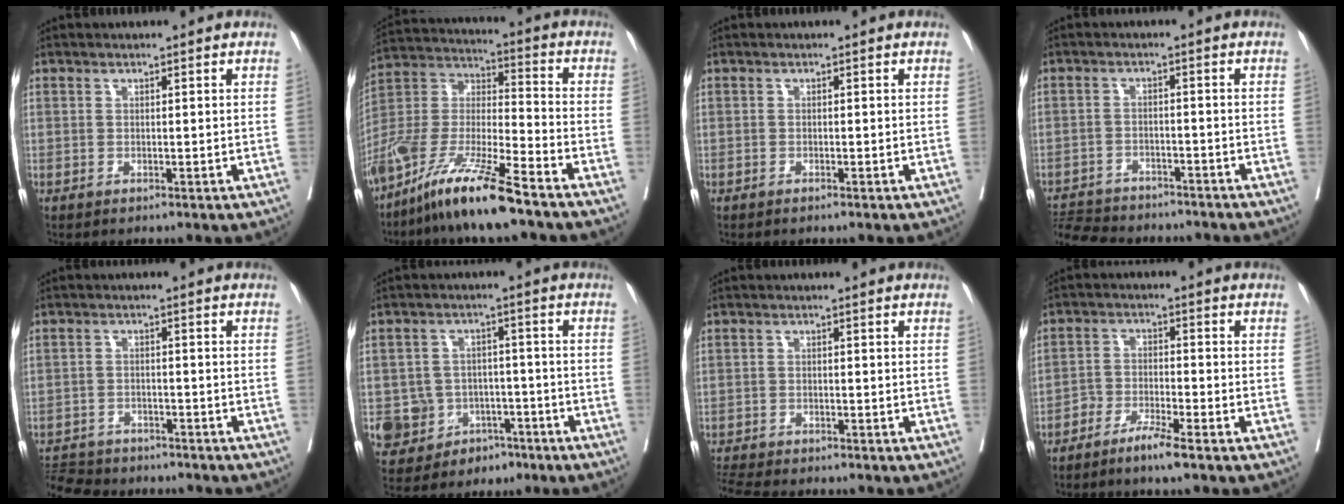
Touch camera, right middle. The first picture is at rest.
{"total": 16.7, "force": [-11.8, 1.5, 11.7], "torque": [-0.255, -0.032, -0.228]}
{"total": 0.7, "force": [-0.6, 0.0, 0.4], "torque": [-0.010, -0.001, -0.009]}
{"total": 12.0, "force": [-11.1, 3.1, 3.5], "torque": [-0.076, 0.001, -0.160]}
{"total": 10.9, "force": [-10.0, 3.3, 3.0], "torque": [-0.065, 0.000, -0.145]}
{"total": 7.7, "force": [-3.7, 6.7, 1.2], "torque": [-0.019, 0.015, -0.047]}
{"total": 8.2, "force": [-7.6, 0.8, 3.1], "torque": [-0.049, -0.011, -0.122]}
{"total": 4.4, "force": [-3.5, 0.2, 2.7], "torque": [-0.049, -0.004, -0.072]}